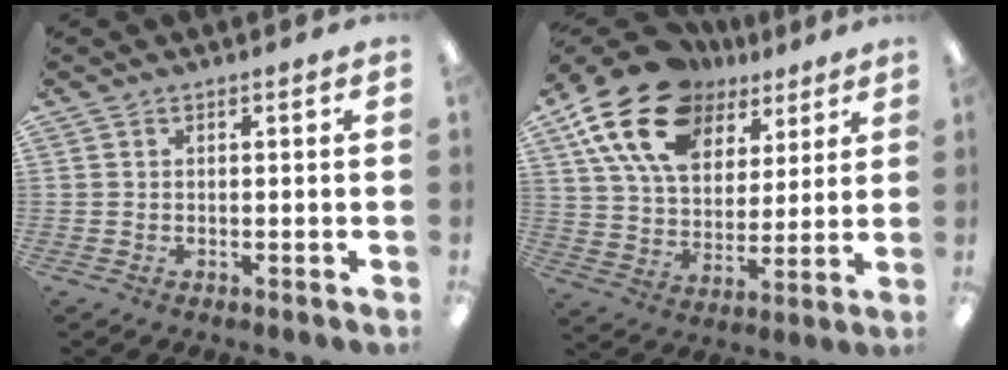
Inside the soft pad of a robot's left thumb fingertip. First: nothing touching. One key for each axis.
{"total": 20.2, "fx": 11.5, "fy": 12.6, "fz": 10.8, "tx": -0.213, "ty": -0.042, "tz": 0.211}